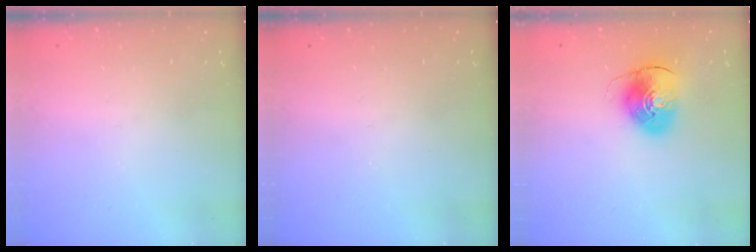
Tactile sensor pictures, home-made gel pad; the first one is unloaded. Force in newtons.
{"total": 0.0}
{"total": 9.4, "press": 9.2, "slide": 1.5}